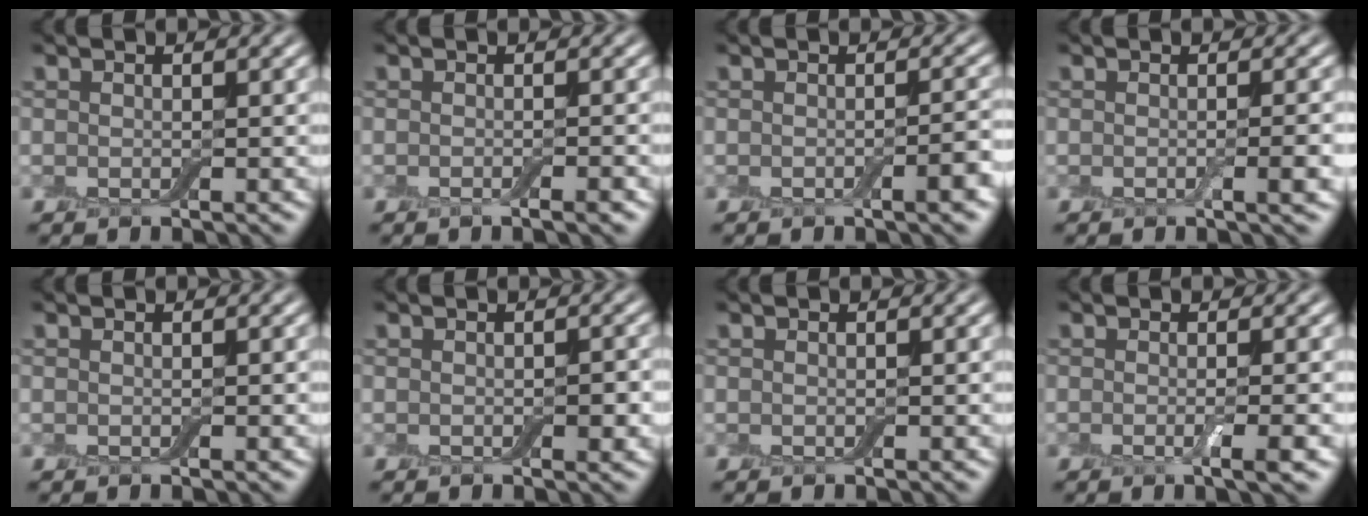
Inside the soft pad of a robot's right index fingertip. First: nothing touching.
{"total": 1.4, "force": [-0.6, 0.3, 1.2], "torque": [-0.012, -0.001, -0.011]}
{"total": 1.9, "force": [-0.6, 0.4, 1.7], "torque": [-0.019, 0.004, -0.010]}
{"total": 2.1, "force": [-0.4, 0.3, 2.0], "torque": [-0.027, -0.001, -0.008]}
{"total": 0.0}
{"total": 1.3, "force": [-0.2, 0.6, 1.2], "torque": [-0.016, -0.001, -0.001]}
{"total": 0.0}
{"total": 2.4, "force": [-0.5, 0.5, 2.3], "torque": [-0.030, -0.004, -0.010]}